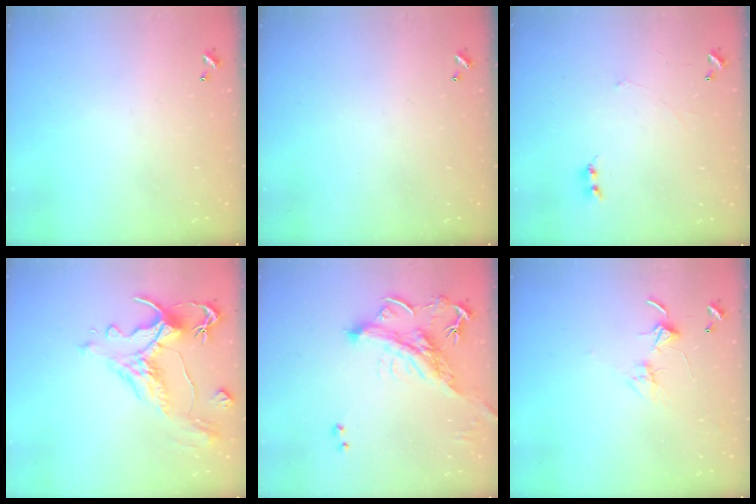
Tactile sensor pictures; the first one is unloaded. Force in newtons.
{"total": 0.0}
{"total": 1.6, "press": 1.5, "slide": 0.5}
{"total": 1.8, "press": 0.9, "slide": 1.5}
{"total": 3.8, "press": 3.5, "slide": 1.4}
{"total": 2.8, "press": 2.8, "slide": 0.2}